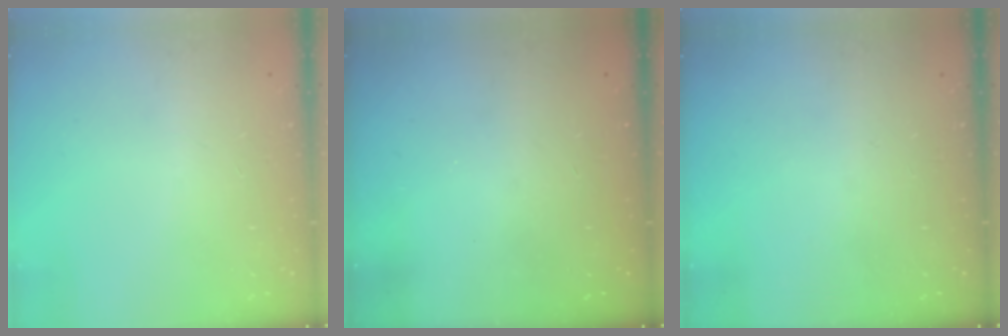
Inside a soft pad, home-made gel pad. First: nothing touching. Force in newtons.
{"total": 0.0}
{"total": 0.0}